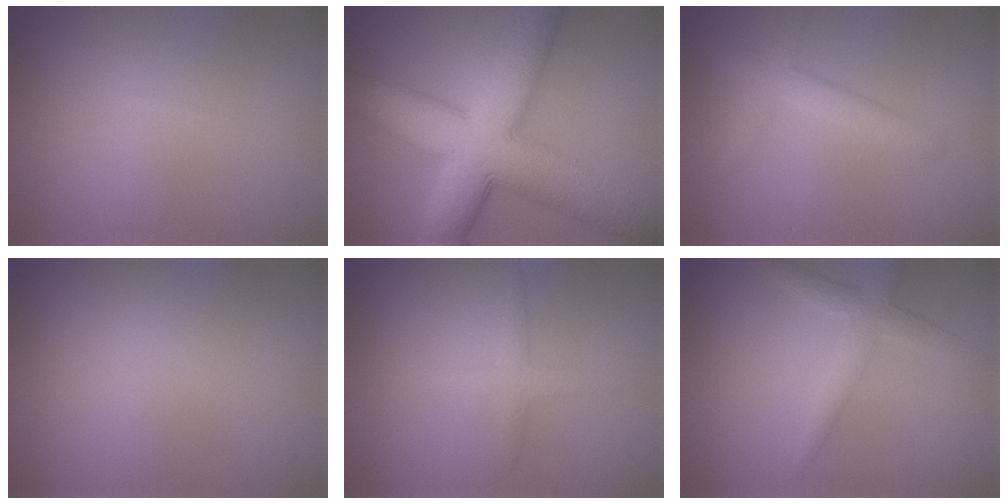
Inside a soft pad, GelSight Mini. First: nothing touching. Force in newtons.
{"total": 13.6, "press": 13.6, "slide": 0.2}
{"total": 2.7, "press": 2.6, "slide": 0.1}
{"total": 0.0}
{"total": 1.7, "press": 1.7, "slide": 0.1}
{"total": 2.8, "press": 2.8, "slide": 0.1}